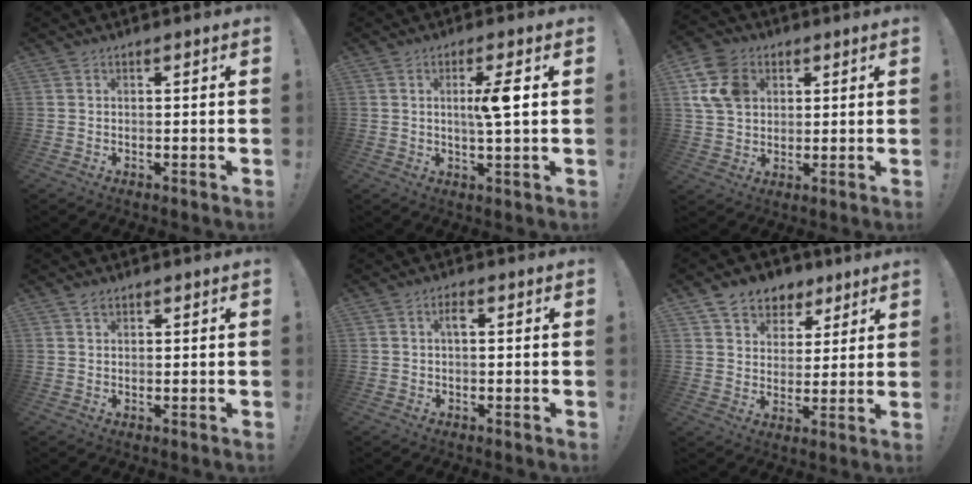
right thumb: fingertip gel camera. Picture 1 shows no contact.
{"total": 6.7, "force": [1.0, 0.1, 6.6], "torque": [-0.114, -0.003, 0.007]}
{"total": 12.7, "force": [4.1, 9.9, 6.9], "torque": [-0.124, -0.009, 0.085]}
{"total": 1.3, "force": [1.0, 0.7, 0.5], "torque": [-0.004, -0.002, 0.017]}
{"total": 2.2, "force": [0.2, 0.6, 2.1], "torque": [-0.037, 0.006, -0.003]}
{"total": 8.5, "force": [5.2, 6.6, 1.6], "torque": [-0.019, -0.033, 0.103]}